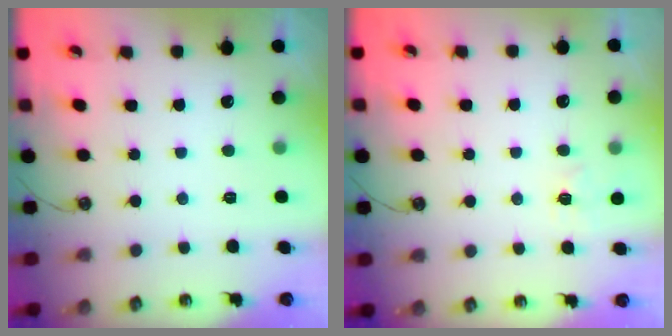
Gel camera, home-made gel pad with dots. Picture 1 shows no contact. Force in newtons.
{"total": 5.7, "press": 5.7, "slide": 0.5}